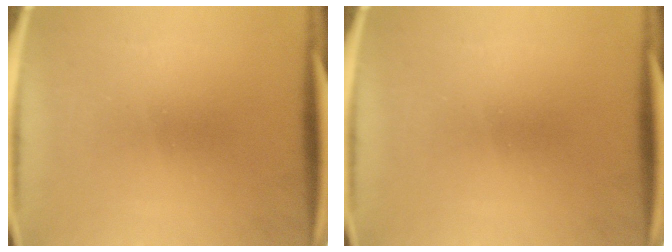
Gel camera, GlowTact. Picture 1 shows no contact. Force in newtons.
{"total": 0.0}